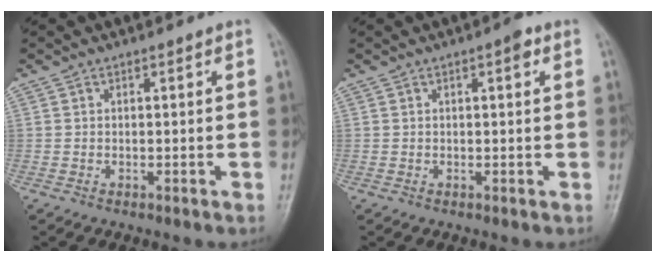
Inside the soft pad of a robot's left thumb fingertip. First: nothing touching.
{"total": 2.1, "force": [0.9, 0.6, 1.8], "torque": [-0.023, 0.001, 0.010]}